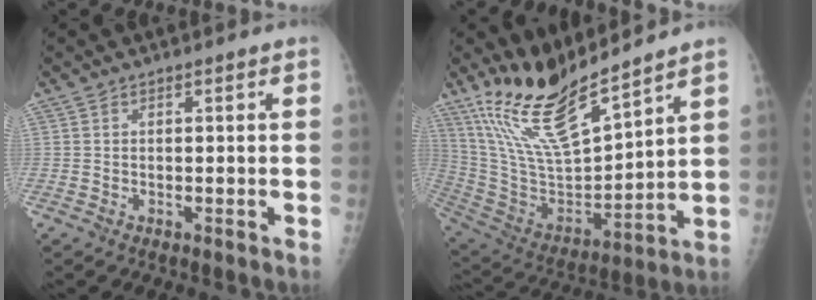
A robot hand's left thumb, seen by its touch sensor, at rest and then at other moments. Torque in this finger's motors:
{"motor_torque": [0.40, 0.39, 1.52, -1.25, 0.52]}